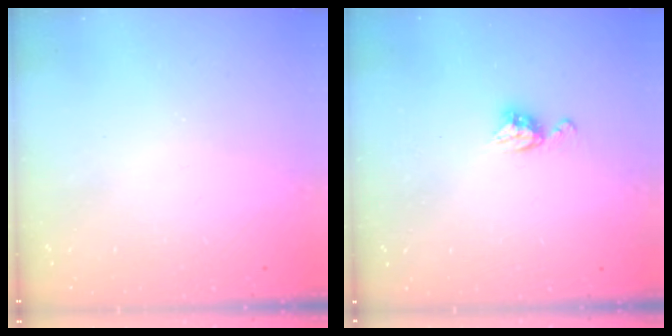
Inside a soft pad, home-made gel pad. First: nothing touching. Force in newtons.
{"total": 6.0, "press": 6.0, "slide": 0.4}